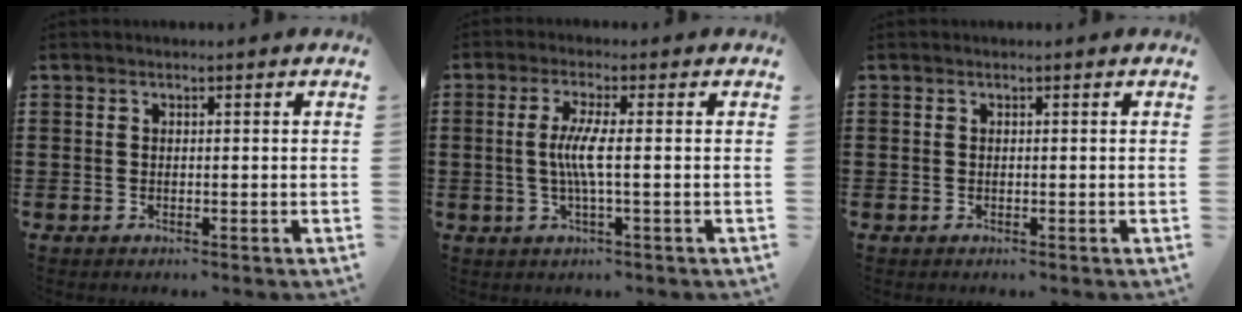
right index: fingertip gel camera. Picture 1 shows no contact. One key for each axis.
{"total": 4.8, "fx": -0.4, "fy": -0.2, "fz": 4.8, "tx": -0.102, "ty": -0.014, "tz": -0.015}
{"total": 0.0}